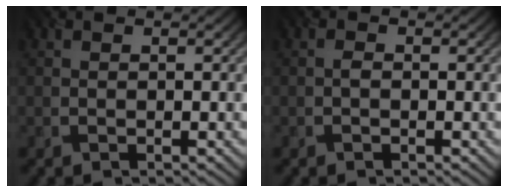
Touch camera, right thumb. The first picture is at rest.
{"total": 0.7, "force": [-0.5, 0.5, 0.3], "torque": [-0.008, -0.002, -0.007]}